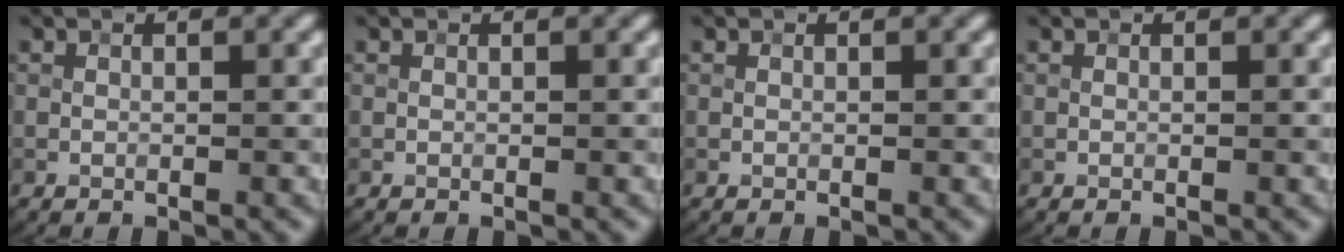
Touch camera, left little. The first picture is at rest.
{"total": 0.0}
{"total": 0.0}
{"total": 0.0}